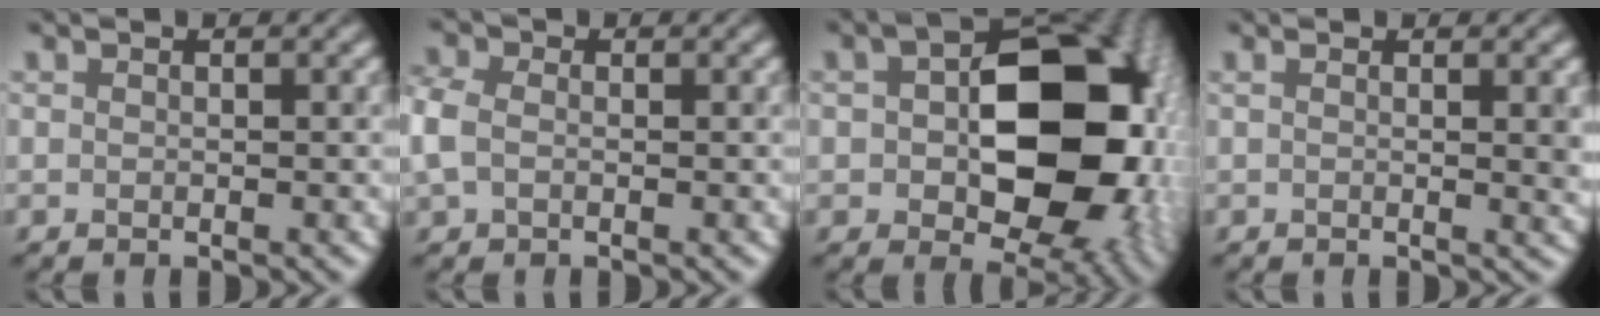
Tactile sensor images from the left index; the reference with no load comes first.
{"total": 2.6, "force": [-0.2, 2.0, 1.7], "torque": [-0.051, 0.007, -0.013]}
{"total": 15.3, "force": [0.1, 9.7, 11.9], "torque": [-0.143, 0.000, 0.015]}
{"total": 2.5, "force": [0.5, 0.5, 2.4], "torque": [-0.030, 0.000, 0.006]}